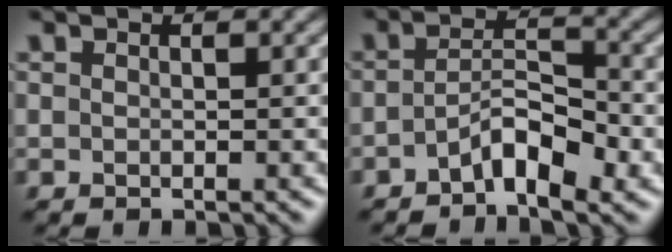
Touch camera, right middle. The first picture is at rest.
{"total": 4.0, "force": [-2.2, 1.4, 3.0], "torque": [-0.054, 0.010, -0.040]}